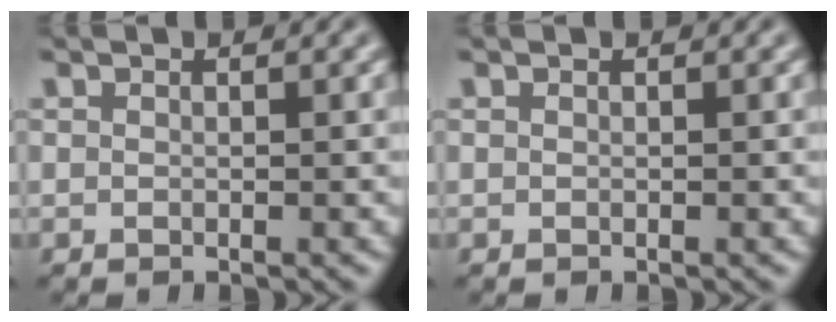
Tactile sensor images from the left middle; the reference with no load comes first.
{"total": 0.0}